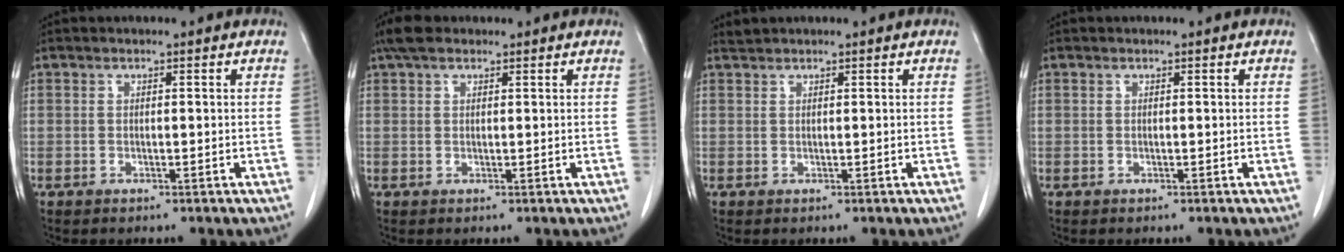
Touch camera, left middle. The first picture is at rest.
{"total": 3.3, "force": [2.4, 1.6, 1.6], "torque": [-0.036, 0.020, 0.044]}
{"total": 0.8, "force": [0.8, -0.2, -0.1], "torque": [-0.006, 0.004, 0.020]}
{"total": 0.0}